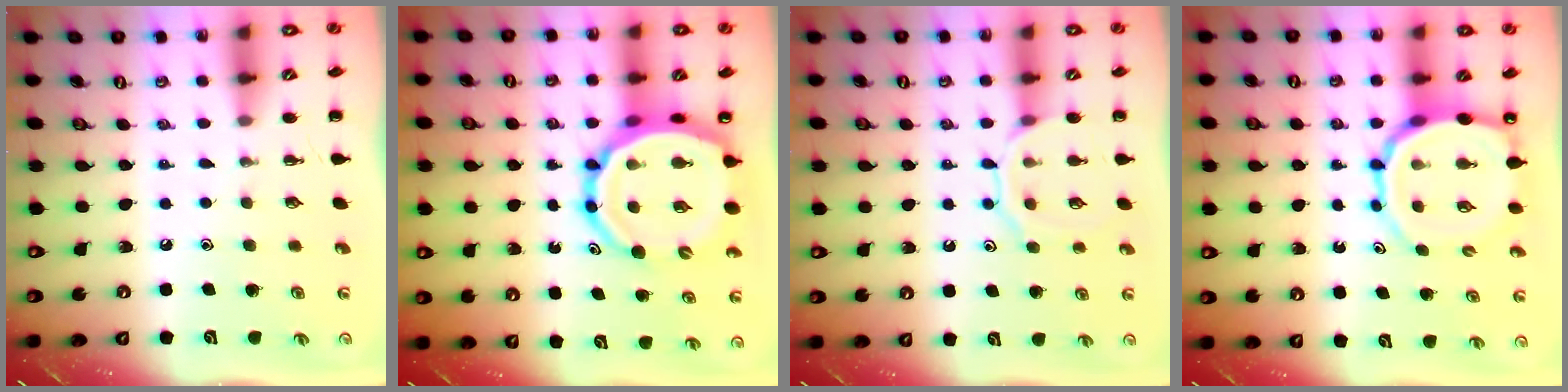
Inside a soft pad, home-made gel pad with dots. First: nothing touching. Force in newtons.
{"total": 16.8, "press": 16.2, "slide": 4.3}
{"total": 10.5, "press": 10.5, "slide": 0.7}
{"total": 11.1, "press": 10.7, "slide": 3.0}